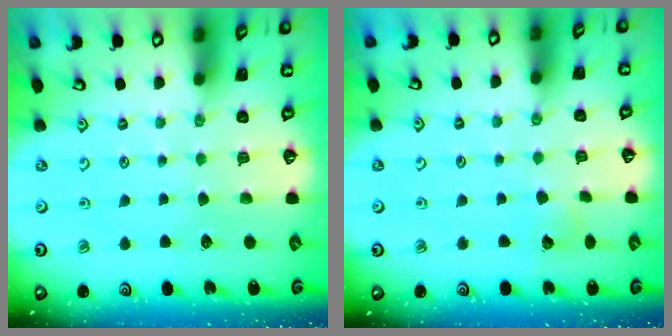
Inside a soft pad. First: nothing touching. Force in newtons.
{"total": 2.5, "press": 2.5, "slide": 0.3}